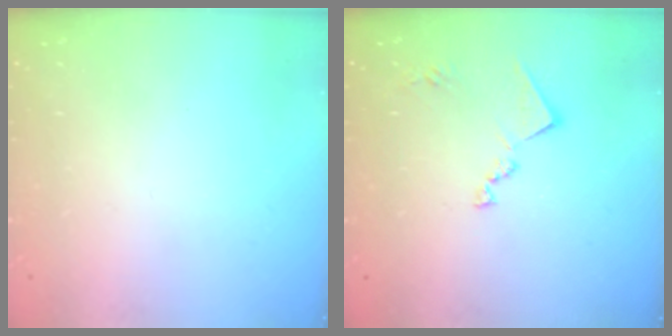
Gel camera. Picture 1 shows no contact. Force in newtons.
{"total": 11.6, "press": 11.6, "slide": 0.7}